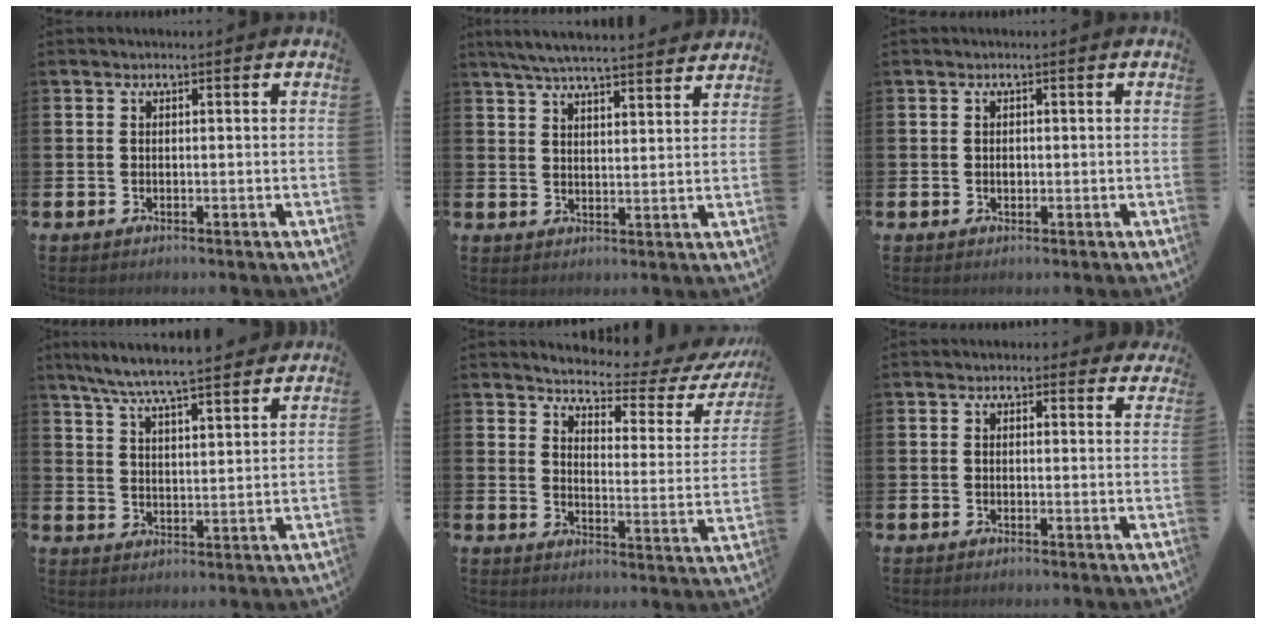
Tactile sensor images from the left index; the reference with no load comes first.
{"total": 6.3, "force": [6.0, 0.3, 1.7], "torque": [-0.051, -0.027, 0.108]}
{"total": 0.7, "force": [0.0, 0.6, 0.4], "torque": [-0.008, 0.003, -0.002]}
{"total": 7.3, "force": [6.9, 0.1, 2.3], "torque": [-0.074, -0.037, 0.124]}
{"total": 4.2, "force": [3.9, 1.0, 1.1], "torque": [-0.040, -0.037, 0.057]}
{"total": 2.8, "force": [2.6, 0.9, 0.0], "torque": [0.012, -0.018, 0.042]}